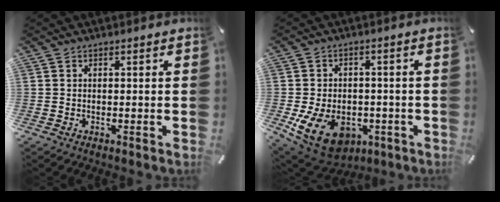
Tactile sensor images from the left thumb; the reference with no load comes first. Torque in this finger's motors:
{"motor_torque": [1.56, 2.70, 0.64, -0.33, 0.24]}